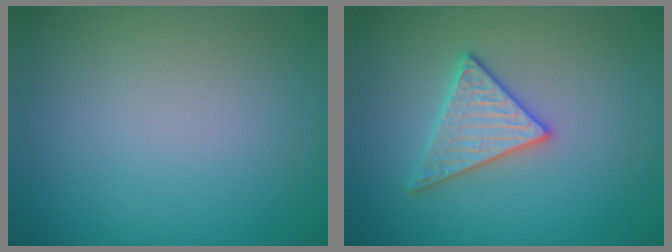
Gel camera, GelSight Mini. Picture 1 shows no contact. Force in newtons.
{"total": 3.0, "press": 3.0, "slide": 0.1}